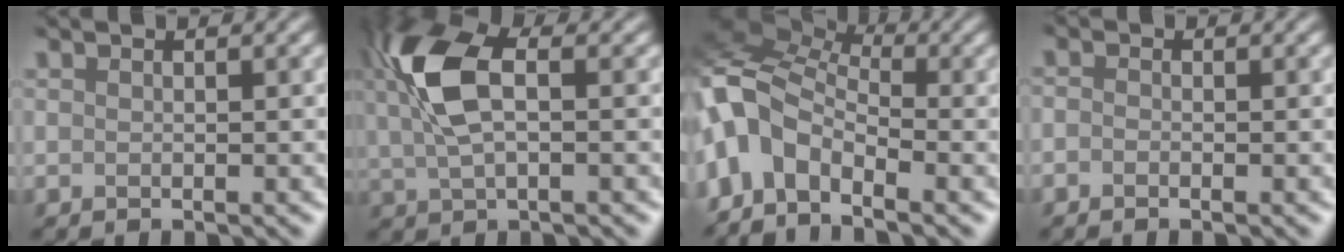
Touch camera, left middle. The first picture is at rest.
{"total": 5.7, "force": [1.6, 2.5, 4.8], "torque": [-0.136, 0.014, 0.034]}
{"total": 7.0, "force": [-2.0, 4.5, 5.0], "torque": [-0.128, 0.009, -0.046]}
{"total": 0.9, "force": [-0.9, -0.1, -0.2], "torque": [-0.016, 0.002, -0.005]}